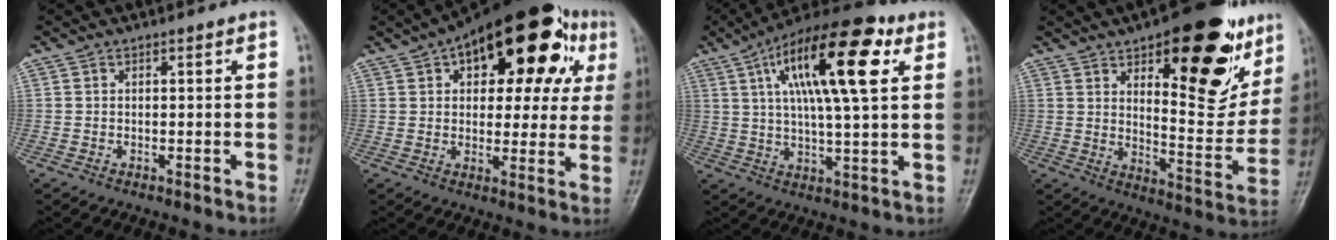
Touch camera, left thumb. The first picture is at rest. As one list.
[{"total": 24.4, "force": [10.0, 12.1, 18.6], "torque": [-0.225, 0.021, 0.136]}, {"total": 20.0, "force": [7.1, 6.2, 17.7], "torque": [-0.281, 0.001, 0.109]}, {"total": 24.2, "force": [12.5, 9.8, 18.2], "torque": [-0.192, -0.055, 0.180]}]